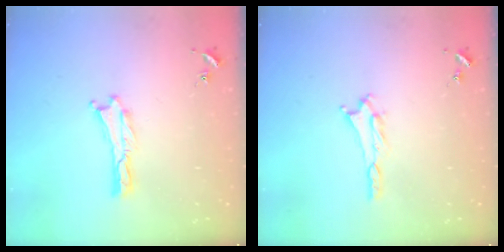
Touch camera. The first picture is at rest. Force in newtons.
{"total": 1.3, "press": 1.3, "slide": 0.2}